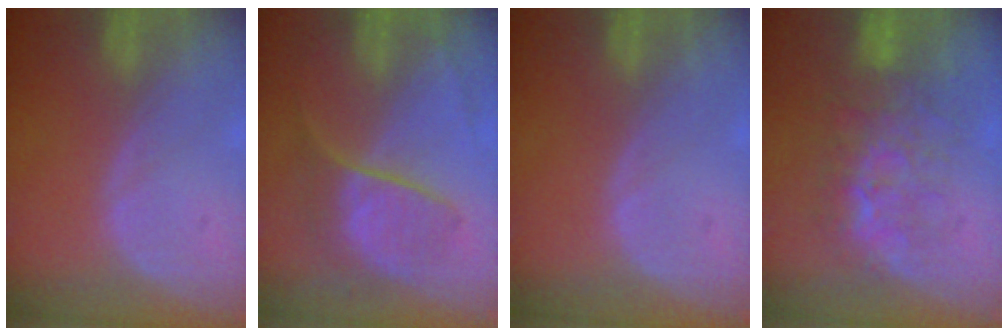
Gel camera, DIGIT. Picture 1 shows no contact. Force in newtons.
{"total": 6.7, "press": 6.6, "slide": 1.1}
{"total": 0.0}
{"total": 8.2, "press": 8.0, "slide": 1.8}